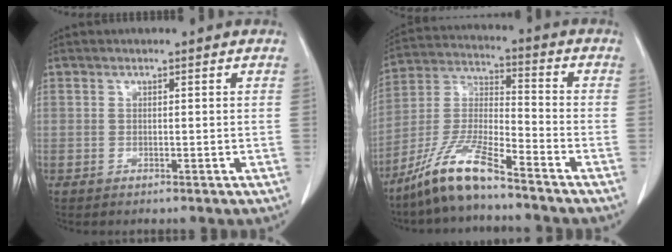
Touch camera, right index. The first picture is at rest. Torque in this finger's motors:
{"motor_torque": [0.73, -0.68, 0.51, 0.12]}